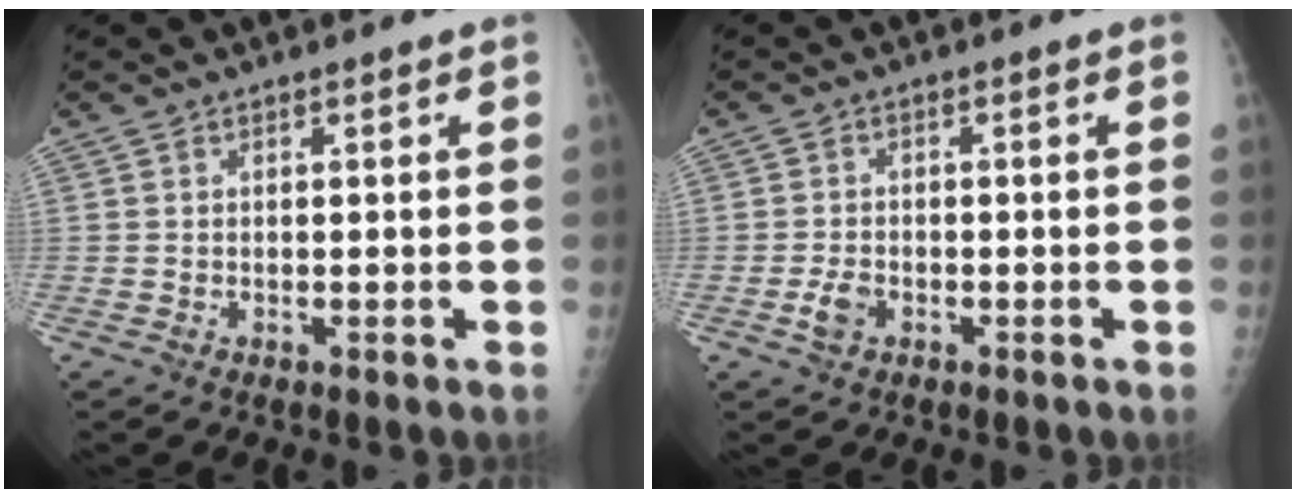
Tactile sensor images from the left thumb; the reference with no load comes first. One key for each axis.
{"total": 2.9, "fx": -1.5, "fy": 1.8, "fz": 1.6, "tx": -0.032, "ty": 0.007, "tz": -0.025}